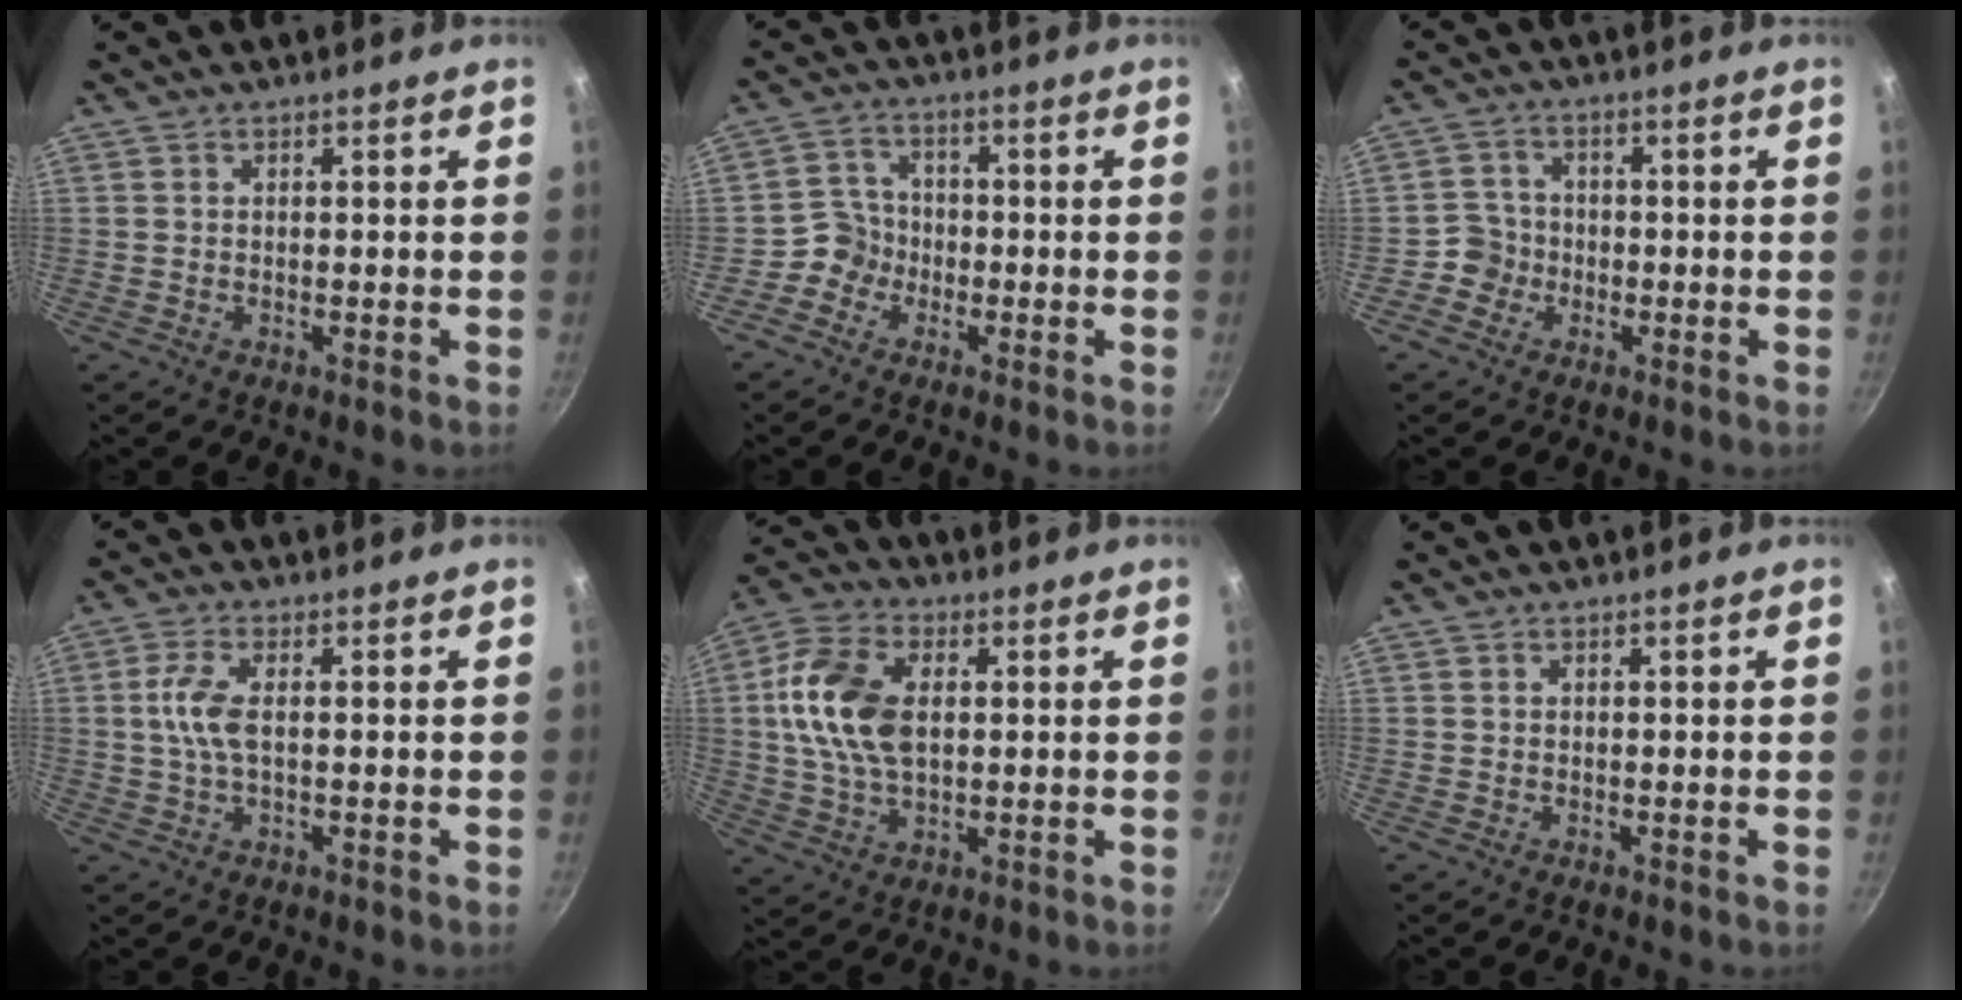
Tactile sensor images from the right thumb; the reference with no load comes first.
{"total": 4.5, "force": [-2.1, 3.9, 0.6], "torque": [0.016, 0.026, -0.050]}
{"total": 3.9, "force": [-1.6, 3.6, 0.4], "torque": [0.017, 0.021, -0.034]}
{"total": 5.6, "force": [0.3, 2.3, 5.1], "torque": [-0.117, 0.007, 0.002]}
{"total": 13.7, "force": [1.7, 8.5, 10.6], "torque": [-0.192, 0.010, 0.022]}
{"total": 0.0}